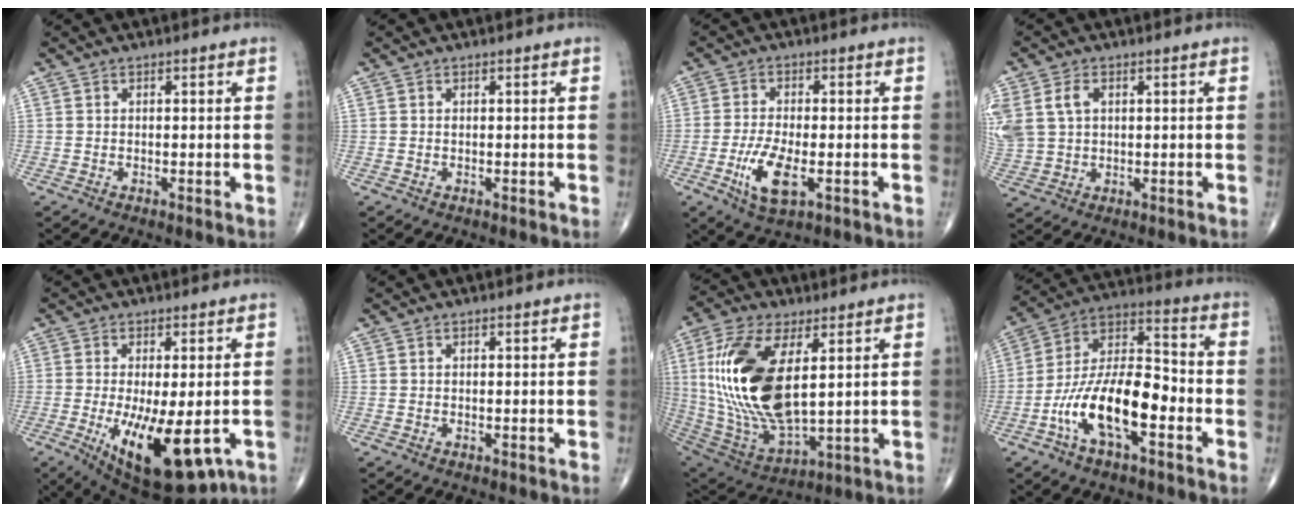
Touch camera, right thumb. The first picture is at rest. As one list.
[{"total": 0.0}, {"total": 7.8, "force": [-2.6, 3.0, 6.8], "torque": [-0.135, -0.005, -0.044]}, {"total": 10.9, "force": [3.0, 7.8, 7.0], "torque": [-0.183, 0.009, 0.068]}, {"total": 15.5, "force": [-4.9, 5.9, 13.5], "torque": [-0.214, -0.022, -0.056]}, {"total": 0.0}, {"total": 23.2, "force": [4.3, 10.7, 20.1], "torque": [-0.417, -0.026, 0.090]}, {"total": 17.2, "force": [-6.2, 7.3, 14.3], "torque": [-0.252, 0.051, -0.113]}]